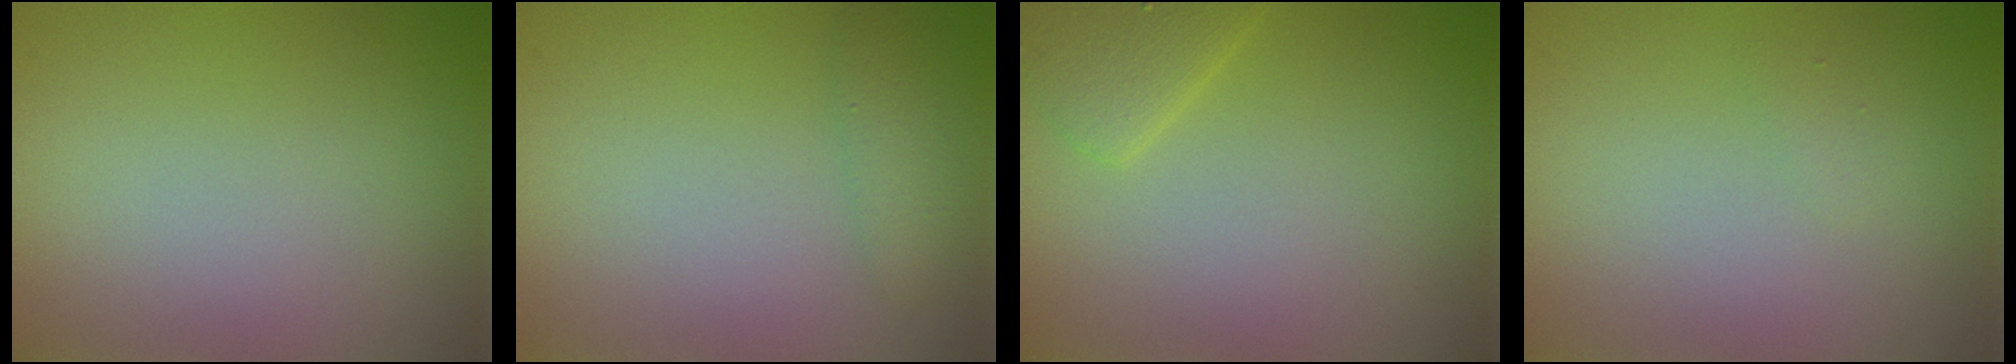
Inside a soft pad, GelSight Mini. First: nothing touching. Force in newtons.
{"total": 1.5, "press": 1.5, "slide": 0.1}
{"total": 2.1, "press": 2.1, "slide": 0.2}
{"total": 0.6, "press": 0.6, "slide": 0.0}